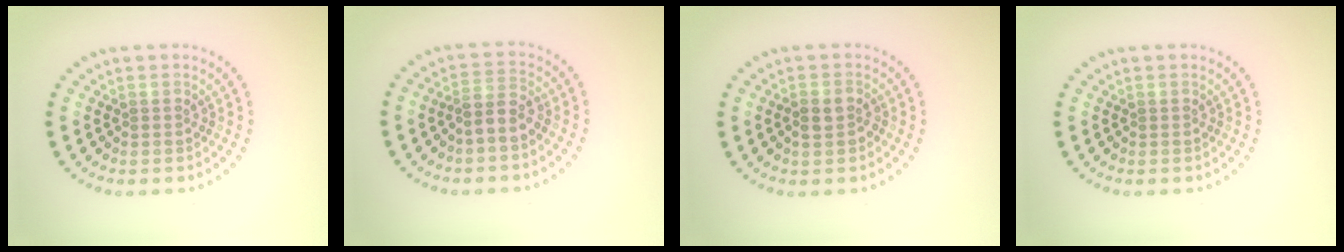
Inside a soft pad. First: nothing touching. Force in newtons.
{"total": 2.2, "press": 1.9, "slide": 1.2}
{"total": 2.0, "press": 1.9, "slide": 0.6}
{"total": 0.0}